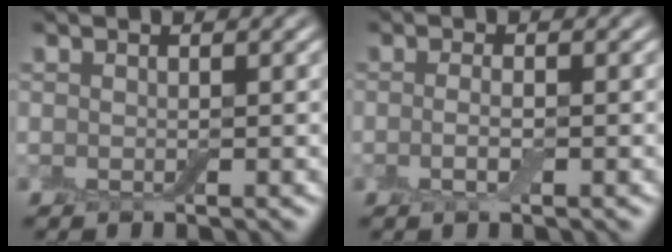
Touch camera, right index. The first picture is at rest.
{"total": 1.6, "force": [-0.4, 0.5, 1.5], "torque": [-0.032, -0.005, -0.012]}